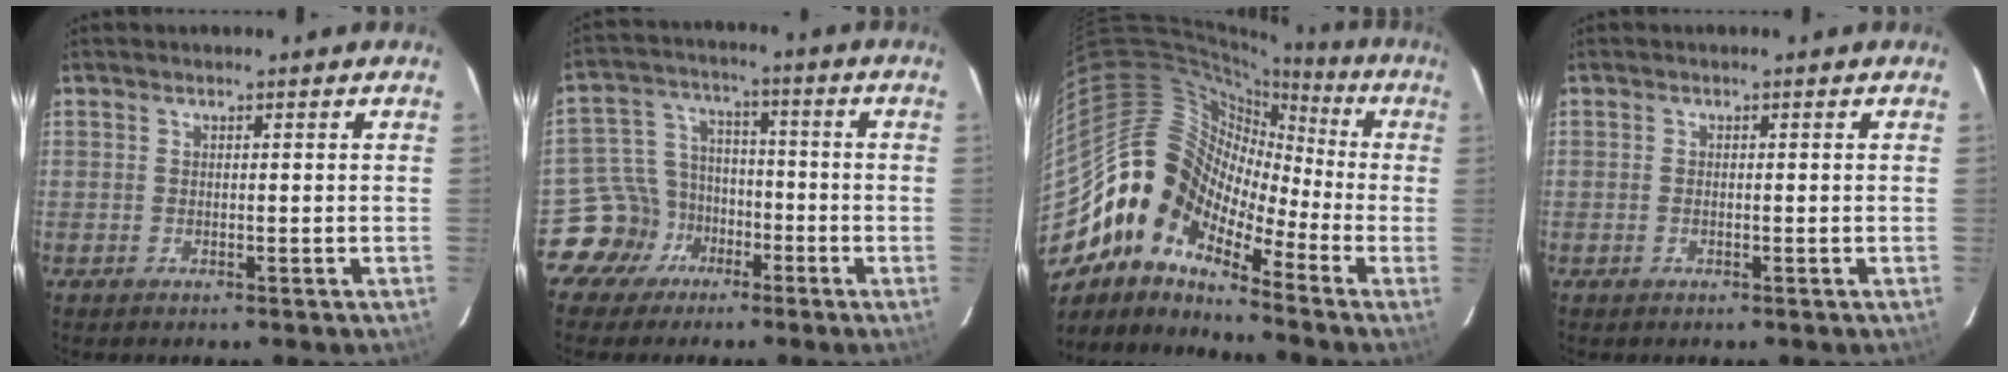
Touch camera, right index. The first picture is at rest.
{"total": 9.4, "force": [-5.5, 7.6, 0.7], "torque": [-0.030, 0.036, -0.091]}
{"total": 13.2, "force": [-7.6, 8.5, 6.7], "torque": [-0.105, 0.012, -0.173]}
{"total": 0.6, "force": [-0.2, 0.4, 0.5], "torque": [-0.012, 0.000, -0.004]}